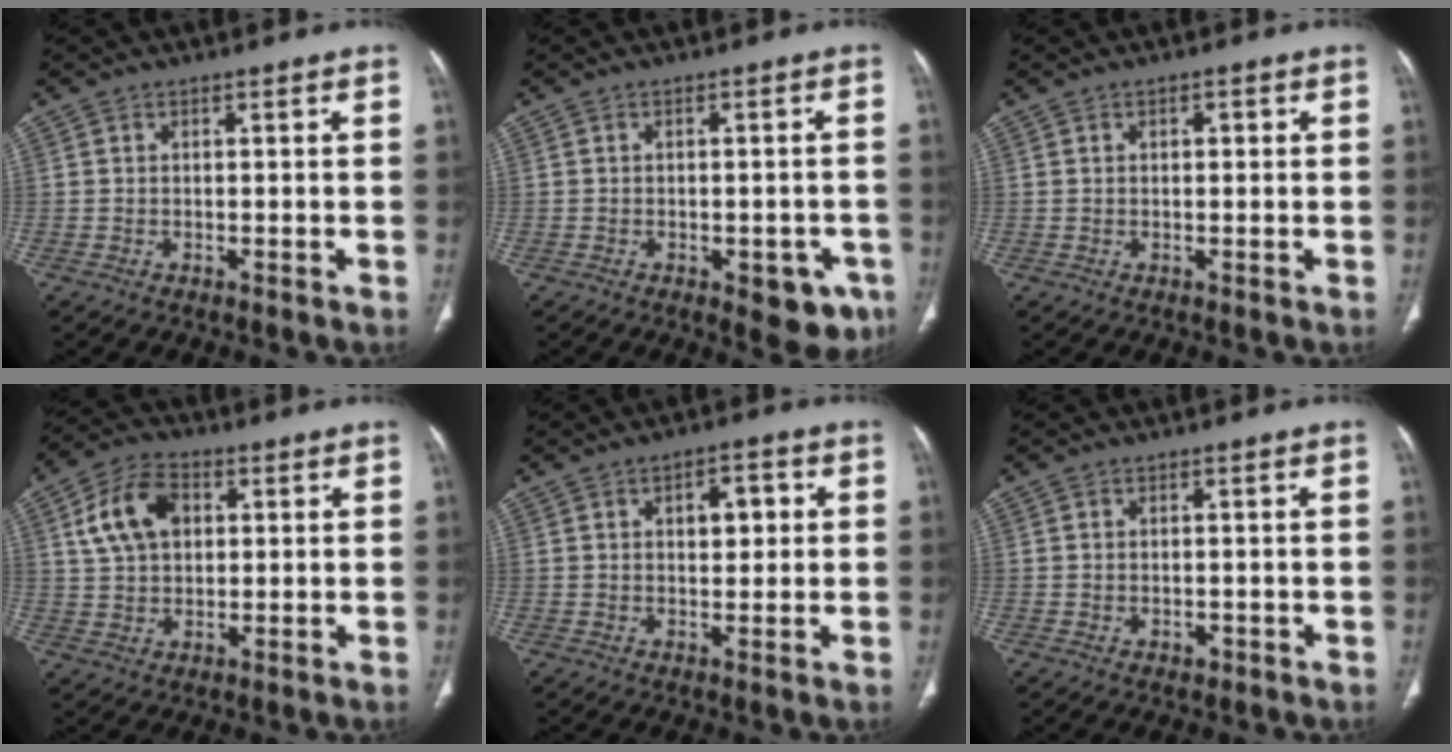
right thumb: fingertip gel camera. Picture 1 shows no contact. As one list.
[{"total": 7.5, "force": [-3.5, 3.7, 5.5], "torque": [-0.036, 0.007, -0.039]}, {"total": 1.6, "force": [0.5, 0.9, 1.3], "torque": [-0.018, 0.003, 0.009]}, {"total": 10.9, "force": [3.1, 7.4, 7.4], "torque": [-0.123, 0.008, 0.053]}, {"total": 5.6, "force": [1.5, 3.1, 4.4], "torque": [-0.045, 0.003, 0.020]}, {"total": 1.3, "force": [-0.3, 1.0, 0.7], "torque": [-0.010, 0.000, -0.001]}]